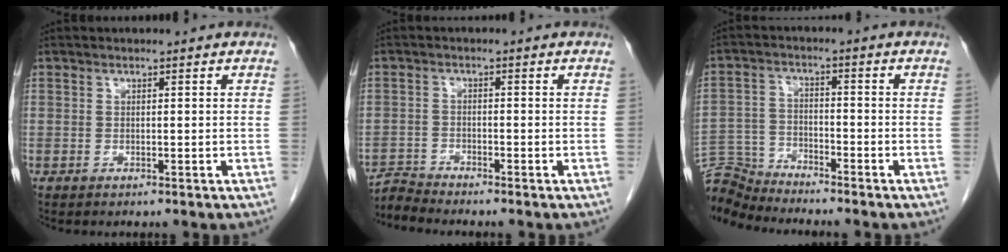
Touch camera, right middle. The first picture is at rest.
{"total": 3.1, "force": [-2.8, -1.0, -0.8], "torque": [0.013, -0.017, -0.055]}
{"total": 8.6, "force": [-8.6, 0.0, 0.1], "torque": [-0.012, 0.007, -0.168]}